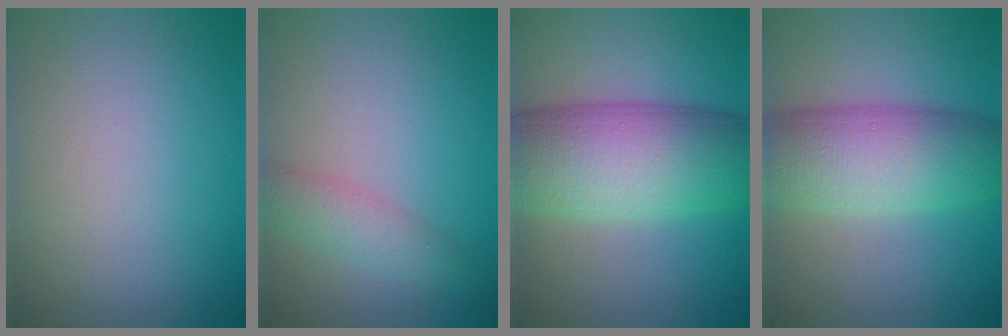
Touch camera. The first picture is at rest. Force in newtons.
{"total": 2.6, "press": 2.6, "slide": 0.0}
{"total": 11.4, "press": 11.4, "slide": 0.4}
{"total": 8.9, "press": 8.9, "slide": 0.1}